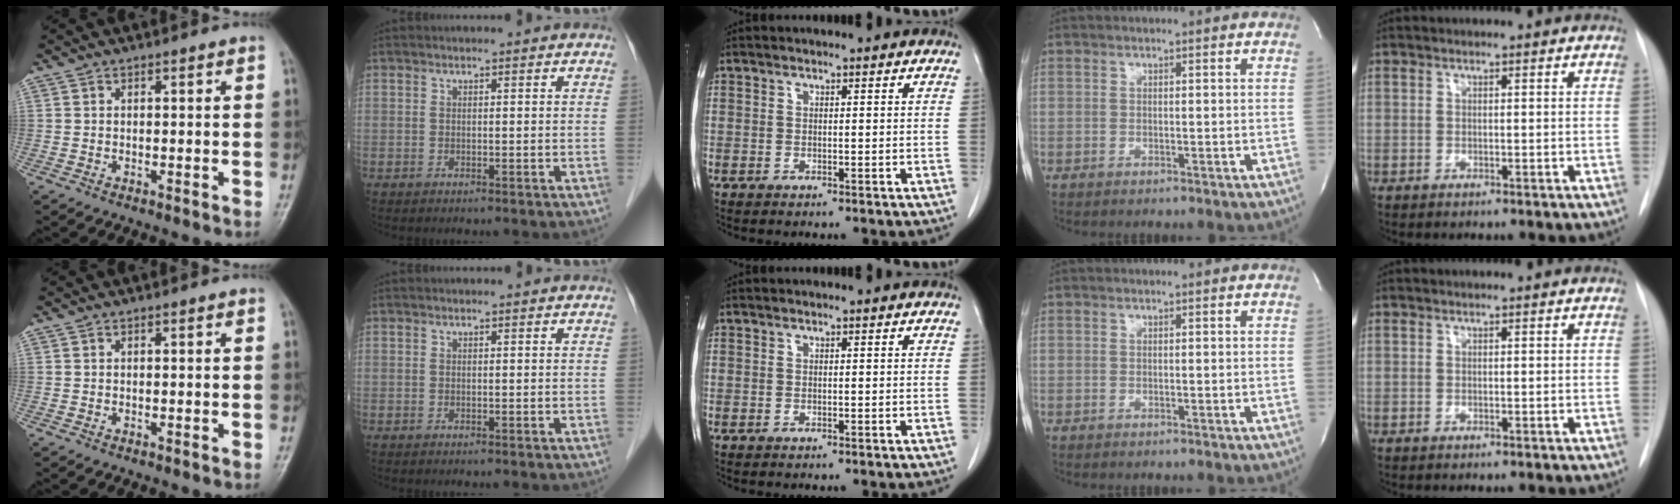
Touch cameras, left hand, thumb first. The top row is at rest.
{}